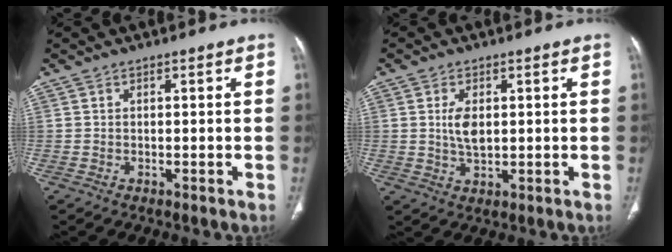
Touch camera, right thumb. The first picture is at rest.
{"total": 4.6, "force": [0.8, 2.5, 3.8], "torque": [-0.073, -0.007, 0.019]}